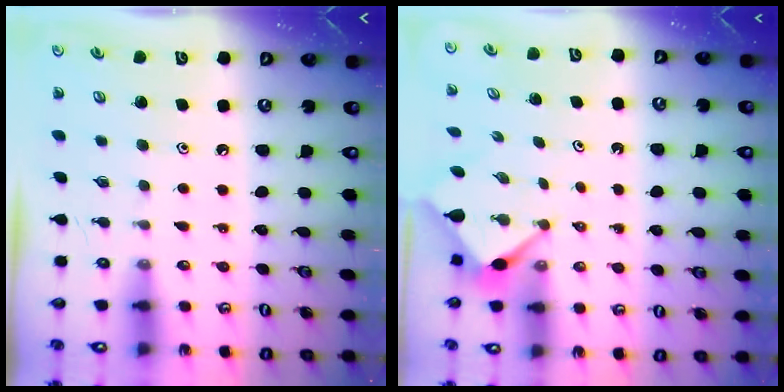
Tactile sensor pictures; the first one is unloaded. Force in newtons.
{"total": 2.9, "press": 2.8, "slide": 0.3}